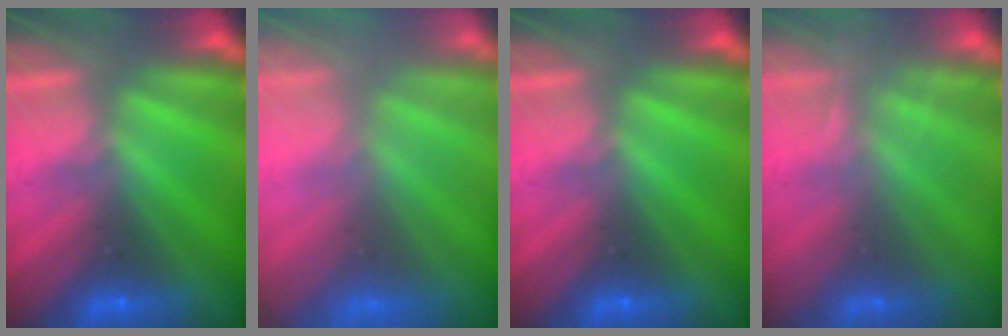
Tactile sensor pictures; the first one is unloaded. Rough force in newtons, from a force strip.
{"total": 8.7}
{"total": 0.0}
{"total": 2.2}